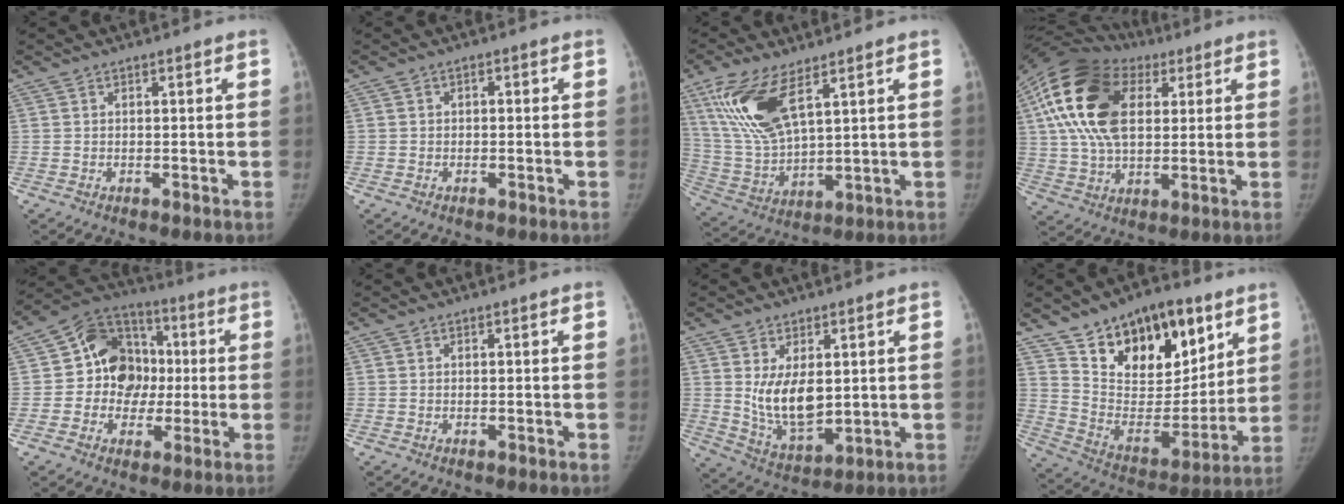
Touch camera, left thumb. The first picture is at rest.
{"total": 1.0, "force": [-0.2, 0.9, 0.3], "torque": [0.004, 0.005, -0.009]}
{"total": 14.7, "force": [7.4, 6.0, 11.2], "torque": [-0.232, -0.026, 0.157]}
{"total": 22.6, "force": [7.1, 13.9, 16.4], "torque": [-0.315, 0.013, 0.121]}
{"total": 14.2, "force": [0.3, 12.1, 7.6], "torque": [-0.069, 0.026, -0.004]}
{"total": 0.0}
{"total": 10.6, "force": [1.8, 6.2, 8.4], "torque": [-0.122, -0.026, 0.051]}
{"total": 24.1, "force": [14.0, 13.4, 14.4], "torque": [-0.179, -0.054, 0.241]}